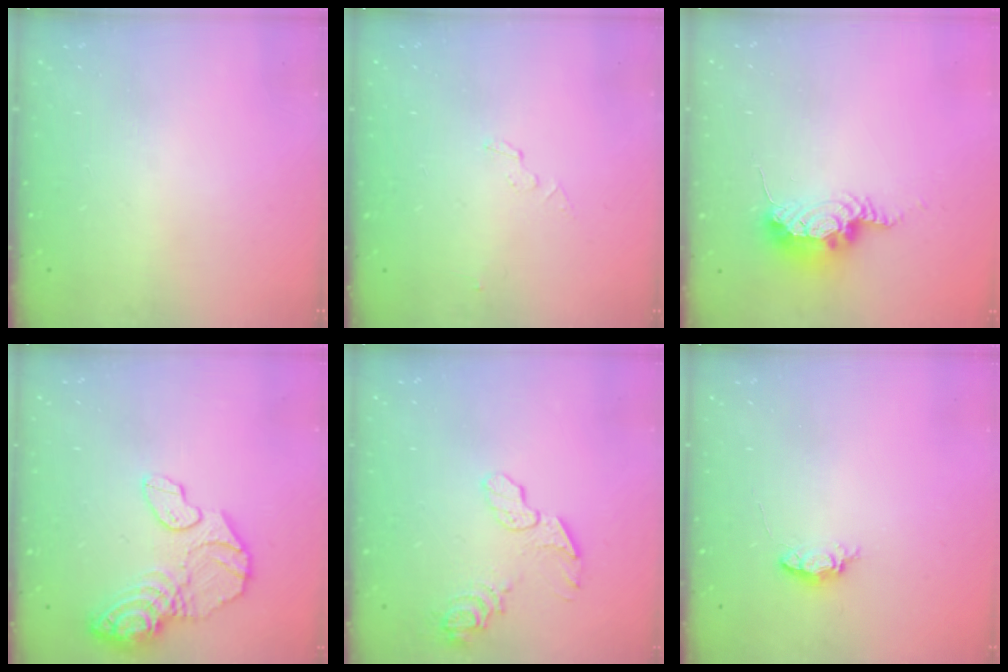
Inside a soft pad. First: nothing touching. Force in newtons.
{"total": 2.9, "press": 2.9, "slide": 0.2}
{"total": 15.2, "press": 10.8, "slide": 10.7}
{"total": 13.7, "press": 13.5, "slide": 2.0}
{"total": 9.1, "press": 9.1, "slide": 0.3}
{"total": 3.5, "press": 3.4, "slide": 0.5}